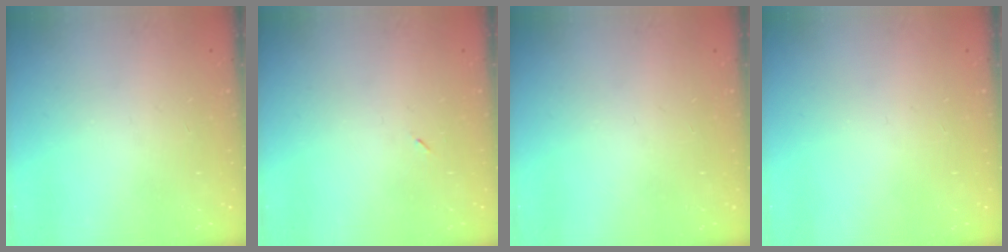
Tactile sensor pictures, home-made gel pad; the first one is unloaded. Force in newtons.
{"total": 2.6, "press": 2.3, "slide": 1.2}
{"total": 0.0}
{"total": 0.0}